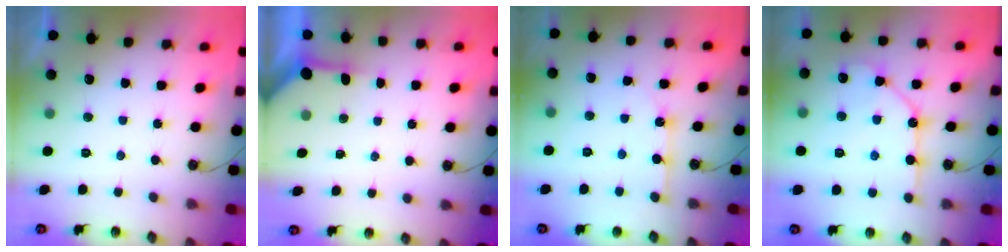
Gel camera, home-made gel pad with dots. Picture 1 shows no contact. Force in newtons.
{"total": 3.5, "press": 3.4, "slide": 0.3}
{"total": 7.7, "press": 7.6, "slide": 0.4}
{"total": 11.5, "press": 11.4, "slide": 1.0}